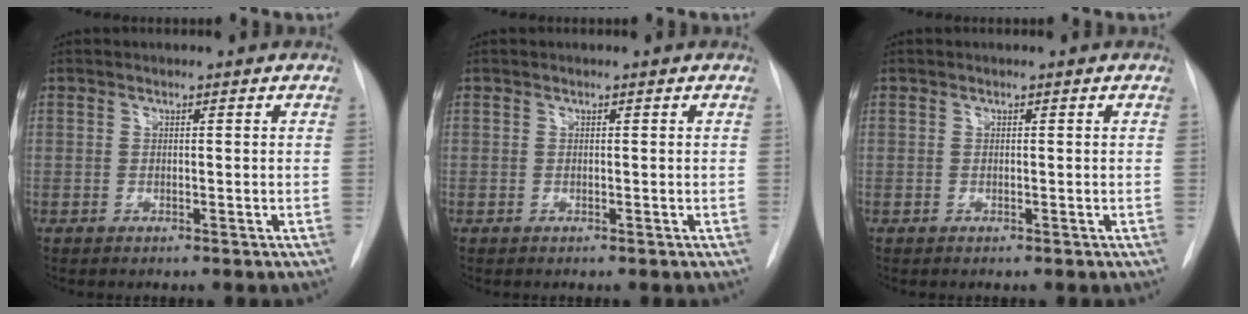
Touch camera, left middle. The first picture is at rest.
{"total": 0.0}
{"total": 0.0}